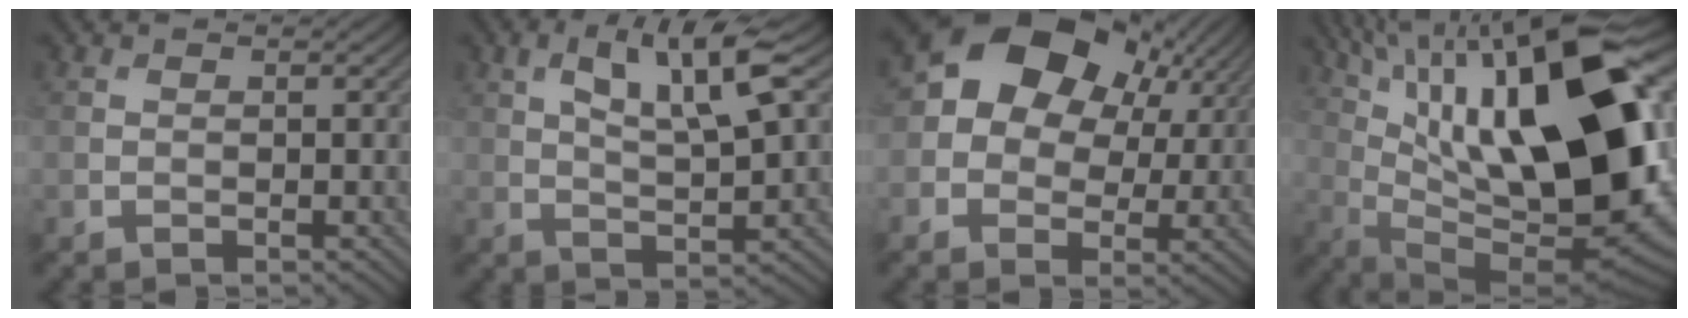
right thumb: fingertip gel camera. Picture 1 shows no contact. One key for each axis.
{"total": 9.0, "fx": 3.7, "fy": 2.4, "fz": 7.9, "tx": -0.142, "ty": 0.009, "tz": 0.064}
{"total": 13.7, "fx": 4.5, "fy": 10.1, "fz": 8.1, "tx": -0.155, "ty": 0.008, "tz": 0.074}
{"total": 22.3, "fx": 7.5, "fy": 7.4, "fz": 19.7, "tx": -0.322, "ty": 0.046, "tz": 0.130}